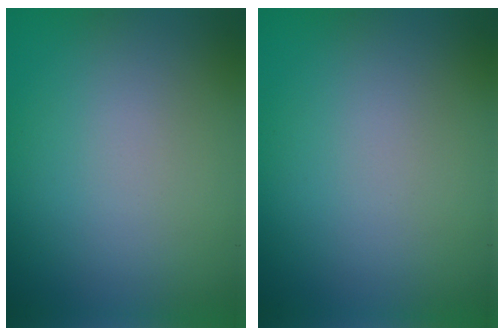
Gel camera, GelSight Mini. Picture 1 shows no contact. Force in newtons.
{"total": 0.0}